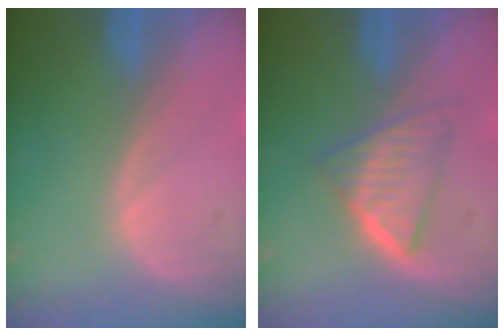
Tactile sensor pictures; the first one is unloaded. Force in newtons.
{"total": 6.5, "press": 5.5, "slide": 3.5}